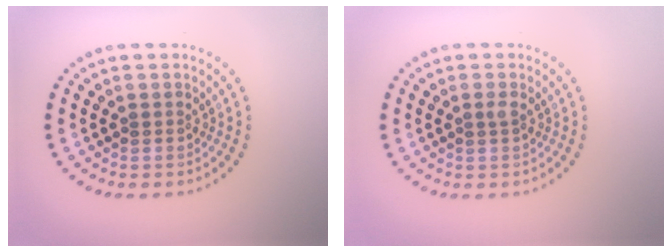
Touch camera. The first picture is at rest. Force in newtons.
{"total": 0.6, "press": 0.5, "slide": 0.4}